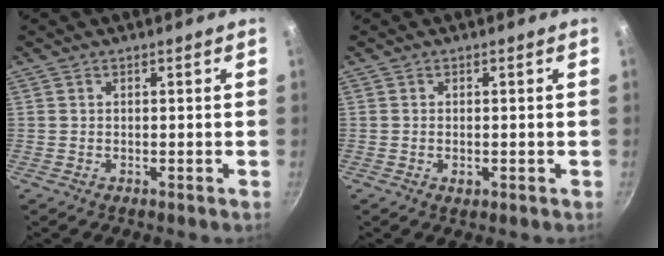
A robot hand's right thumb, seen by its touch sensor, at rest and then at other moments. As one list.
[{"total": 1.3, "force": [-0.4, 0.8, 1.0], "torque": [-0.016, -0.002, -0.005]}]